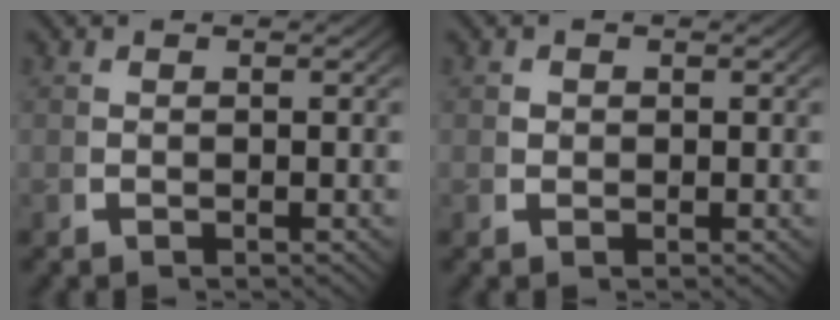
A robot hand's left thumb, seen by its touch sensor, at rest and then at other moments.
{"total": 0.6, "force": [0.3, 0.5, 0.2], "torque": [-0.009, -0.008, 0.008]}